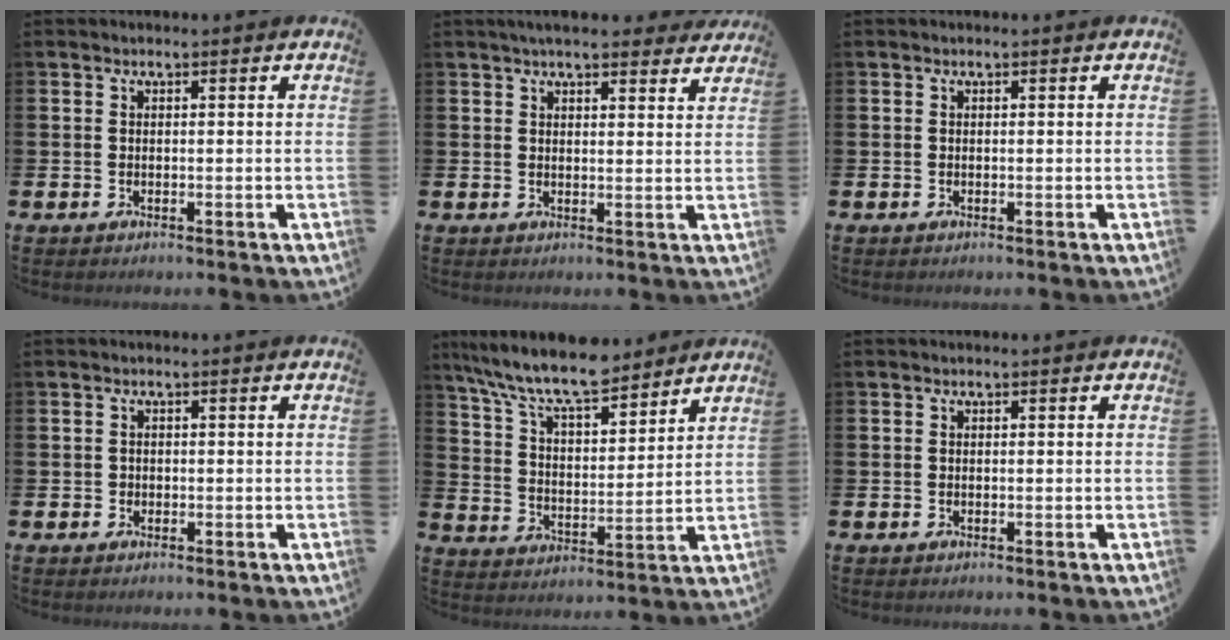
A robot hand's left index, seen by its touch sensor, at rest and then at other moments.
{"total": 4.1, "force": [3.8, 0.6, 1.2], "torque": [-0.022, -0.015, 0.068]}
{"total": 0.0}
{"total": 0.6, "force": [-0.1, 0.6, 0.0], "torque": [0.003, 0.004, -0.005]}
{"total": 9.8, "force": [8.9, 2.1, 3.6], "torque": [-0.103, -0.048, 0.159]}
{"total": 0.0}